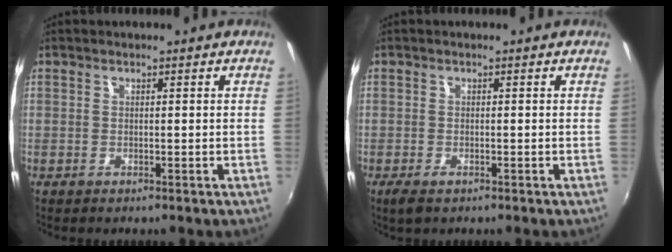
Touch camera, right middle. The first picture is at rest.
{"total": 2.3, "force": [-1.5, 1.0, 1.5], "torque": [-0.030, -0.010, -0.027]}